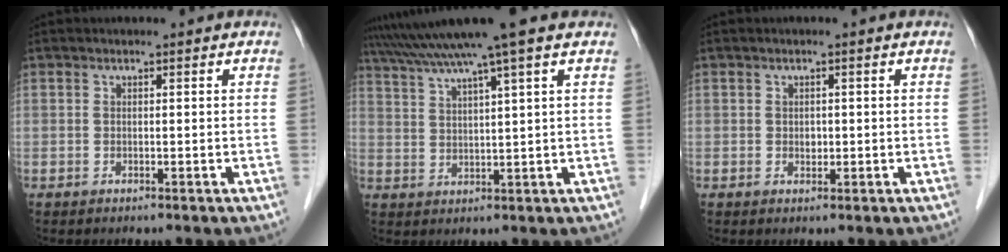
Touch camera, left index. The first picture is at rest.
{"total": 9.9, "force": [7.9, -2.0, 5.7], "torque": [-0.104, 0.022, 0.123]}
{"total": 1.0, "force": [0.0, 0.8, 0.7], "torque": [-0.012, 0.001, 0.001]}